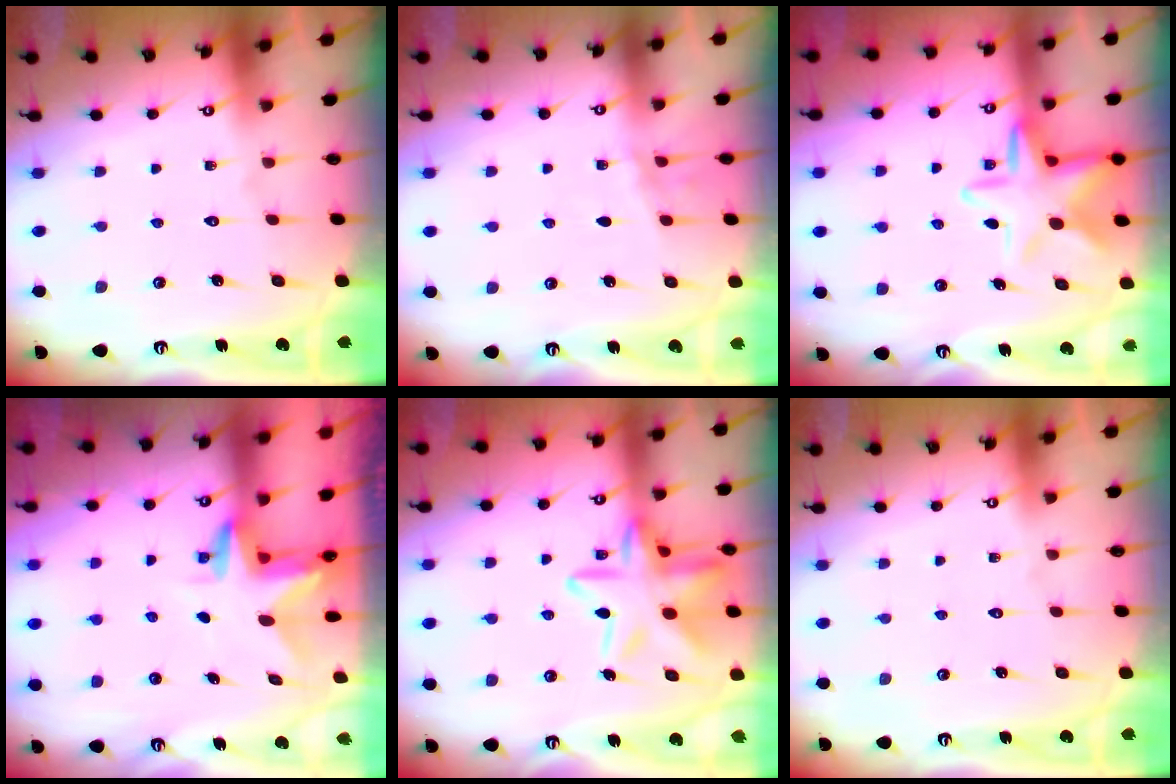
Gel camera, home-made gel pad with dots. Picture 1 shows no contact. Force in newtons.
{"total": 5.5, "press": 4.7, "slide": 2.8}
{"total": 10.9, "press": 10.8, "slide": 1.7}
{"total": 2.9, "press": 2.9, "slide": 0.3}
{"total": 17.7, "press": 17.6, "slide": 1.4}
{"total": 0.0}